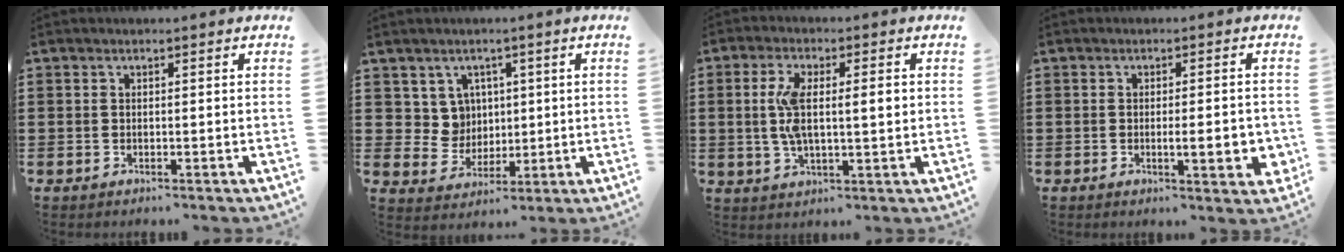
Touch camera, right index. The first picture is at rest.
{"total": 5.7, "force": [1.9, 5.2, 1.5], "torque": [-0.046, 0.008, 0.037]}
{"total": 6.9, "force": [0.8, 2.3, 6.5], "torque": [-0.132, 0.004, 0.009]}
{"total": 4.9, "force": [-0.9, 1.0, 4.7], "torque": [-0.060, -0.008, -0.017]}